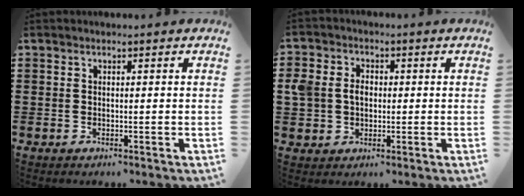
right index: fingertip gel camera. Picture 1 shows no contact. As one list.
[{"total": 4.6, "force": [0.0, 3.9, 2.5], "torque": [-0.072, 0.009, -0.007]}]